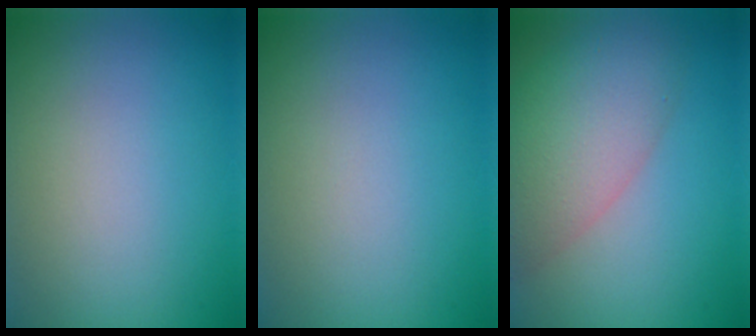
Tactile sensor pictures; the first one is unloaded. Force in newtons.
{"total": 0.0}
{"total": 7.4, "press": 7.4, "slide": 0.3}